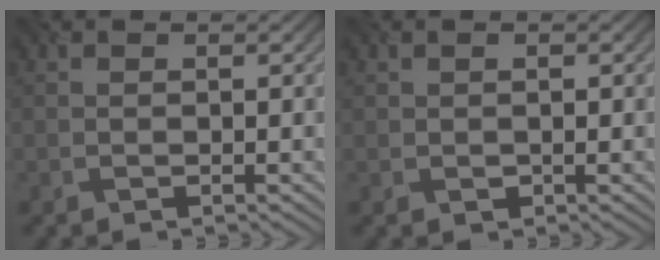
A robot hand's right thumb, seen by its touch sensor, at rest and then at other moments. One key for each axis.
{"total": 0.8, "fx": 0.0, "fy": 0.7, "fz": 0.4, "tx": -0.004, "ty": -0.001, "tz": 0.000}